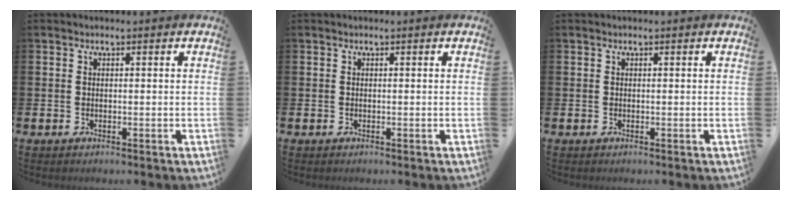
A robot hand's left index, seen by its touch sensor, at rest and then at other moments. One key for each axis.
{"total": 0.0}
{"total": 0.0}